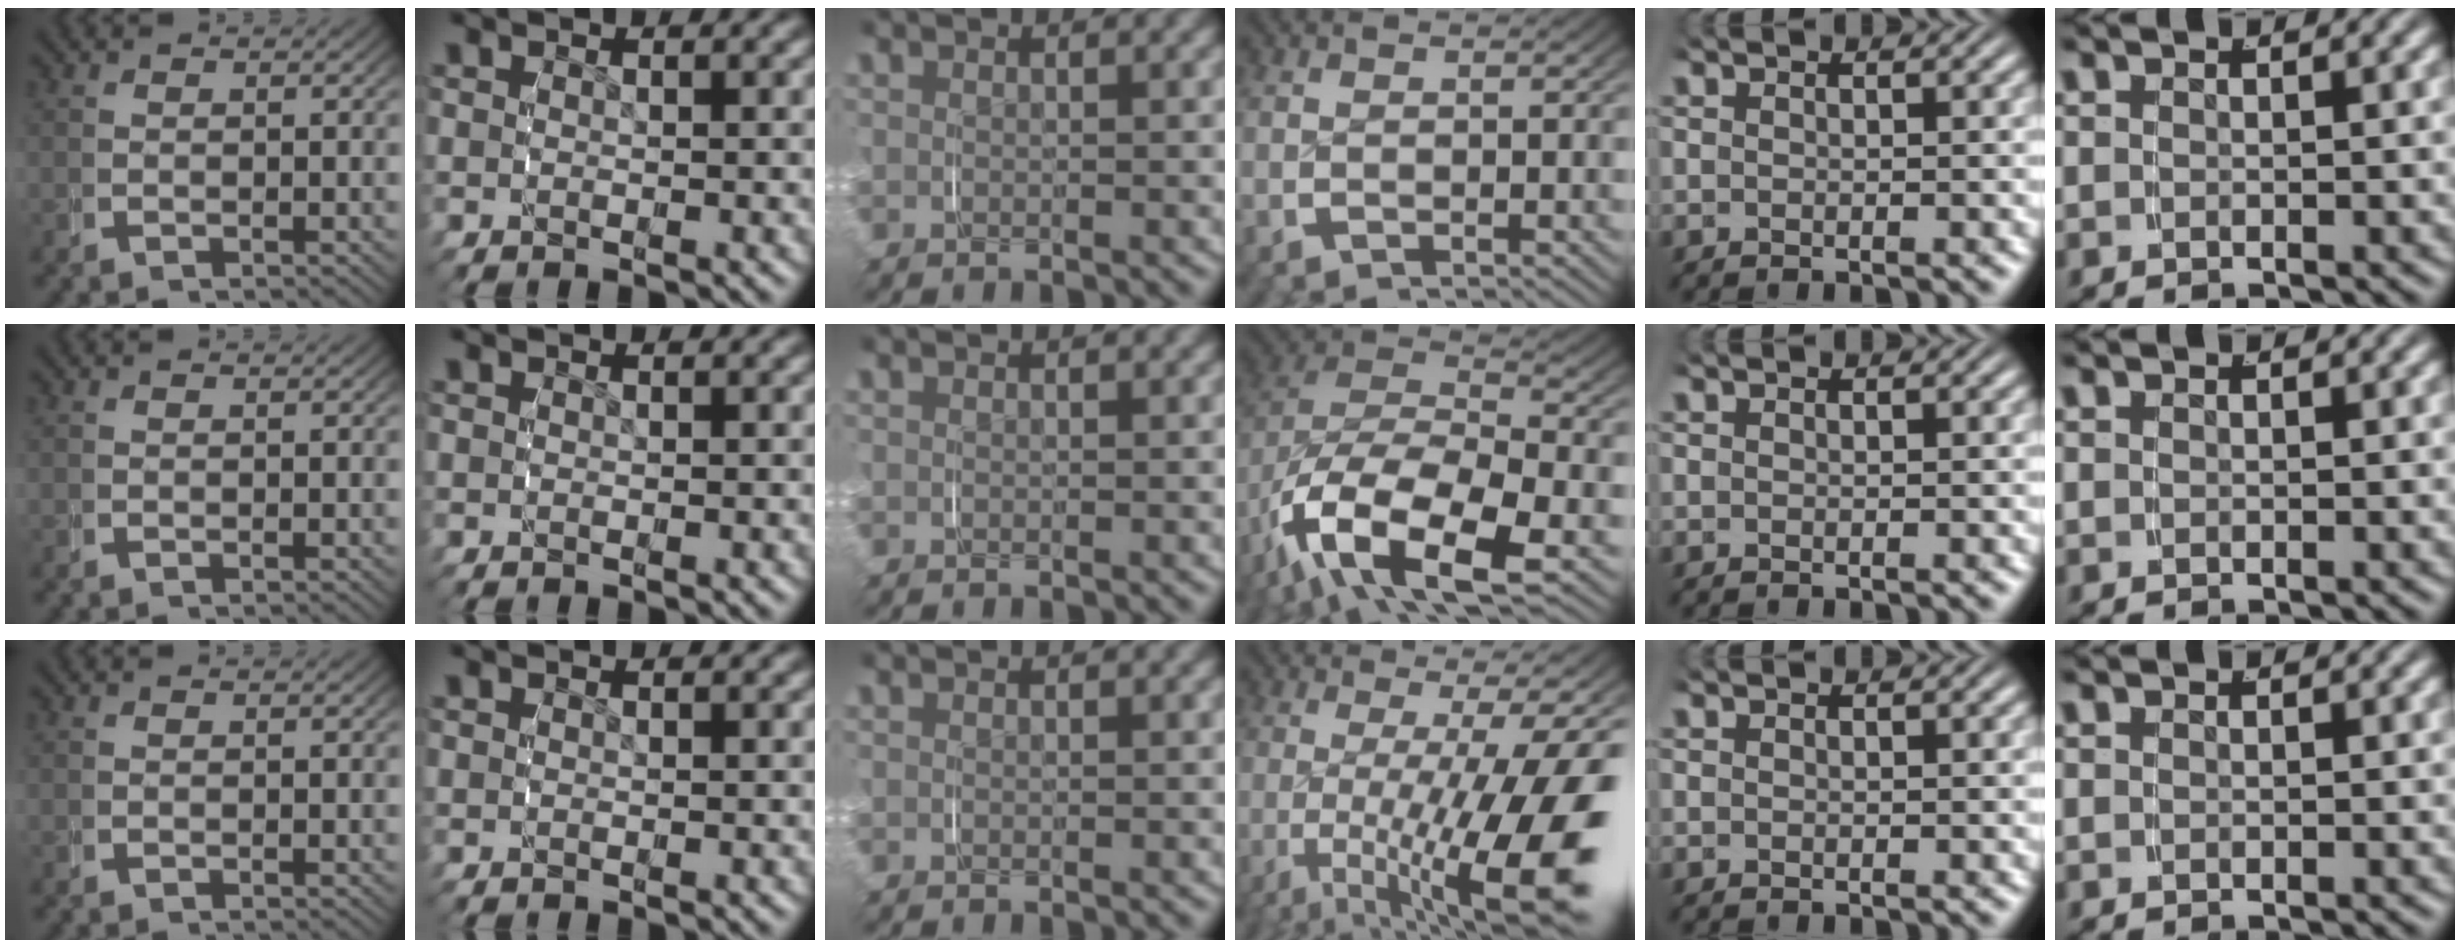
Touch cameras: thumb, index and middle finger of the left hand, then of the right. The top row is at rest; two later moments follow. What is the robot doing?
{"motion": "grasp_and_lifting", "object": "keyboard"}